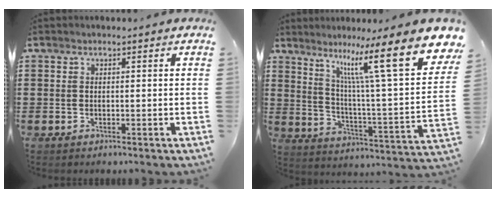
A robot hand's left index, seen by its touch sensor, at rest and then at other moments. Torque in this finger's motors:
{"motor_torque": [2.14, 0.00, 1.01, 0.21]}